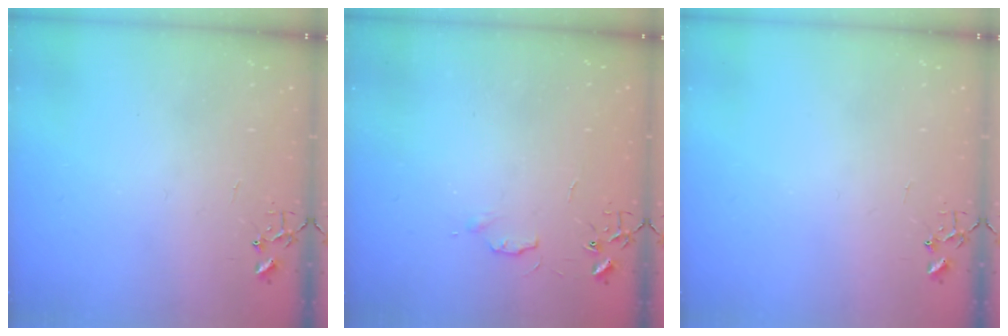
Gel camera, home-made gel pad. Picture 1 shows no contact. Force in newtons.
{"total": 4.6, "press": 4.6, "slide": 0.7}
{"total": 0.0}